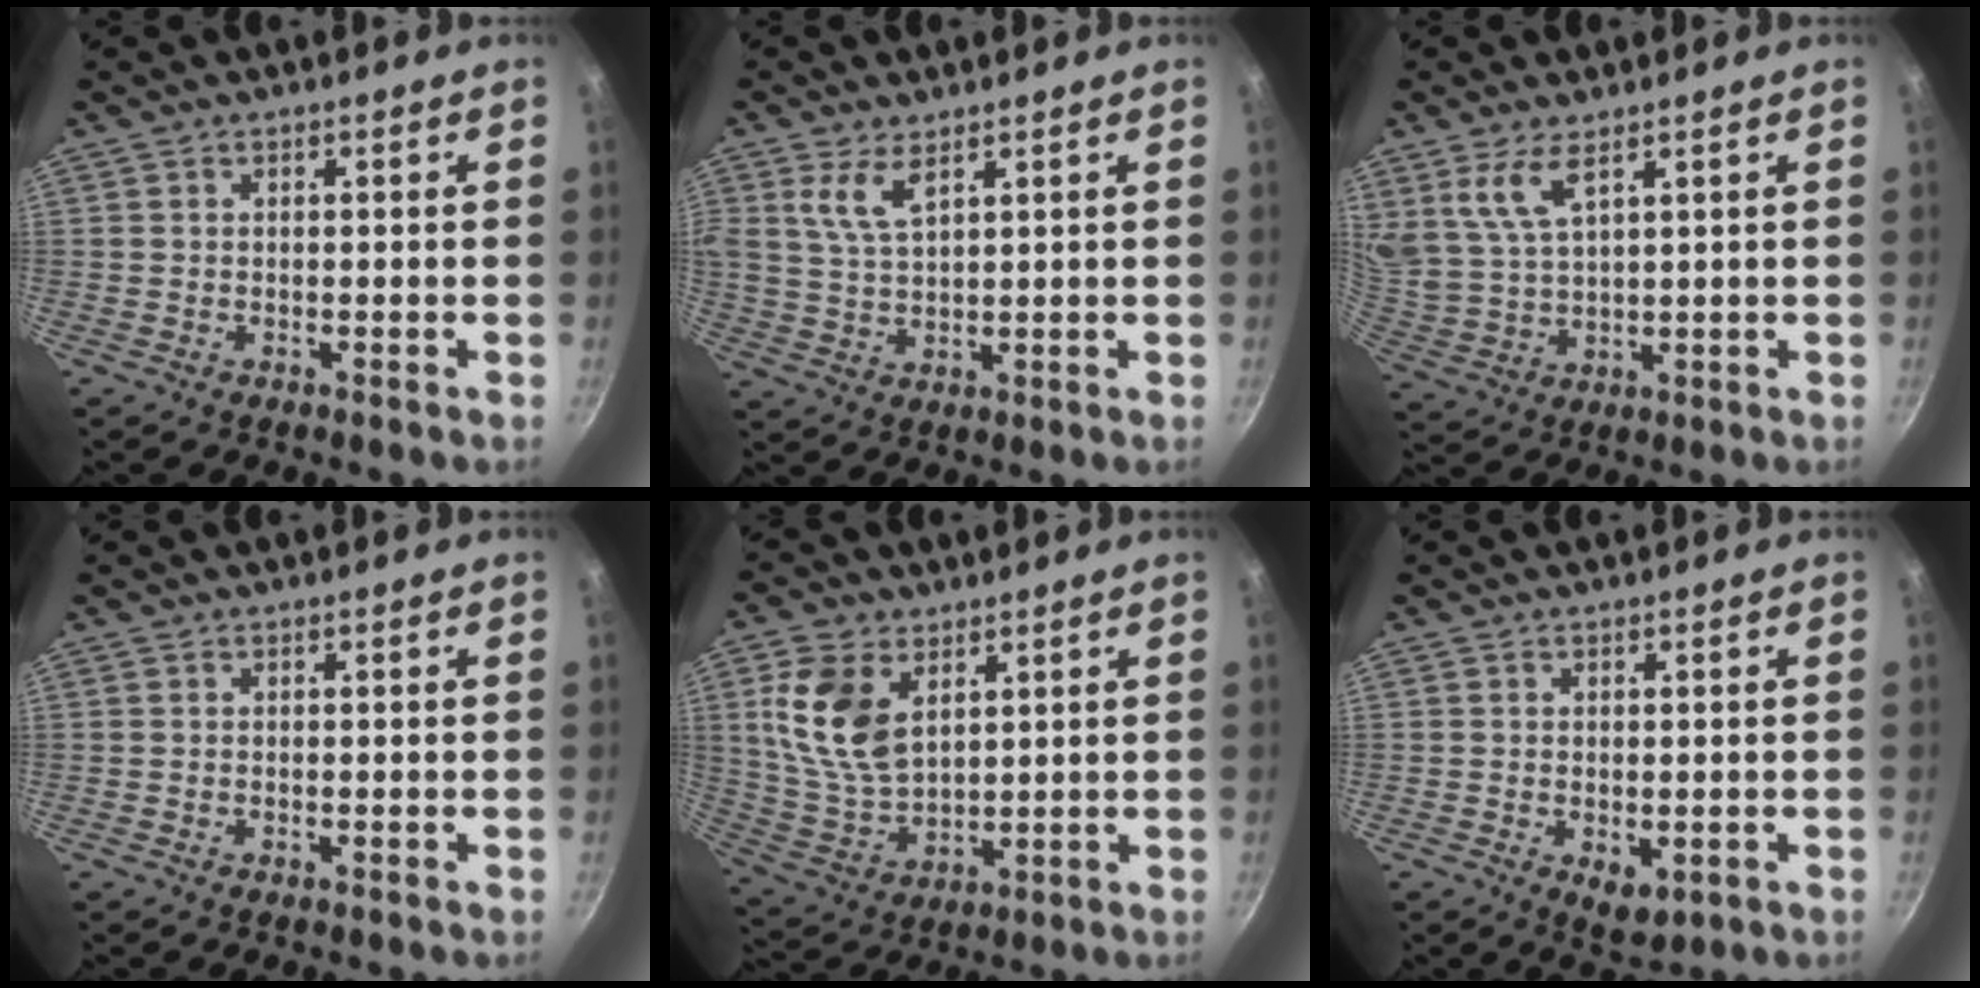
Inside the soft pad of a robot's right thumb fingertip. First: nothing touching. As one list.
[{"total": 5.7, "force": [3.0, 2.6, 4.1], "torque": [-0.078, -0.019, 0.064]}, {"total": 7.4, "force": [4.3, 3.1, 5.2], "torque": [-0.101, -0.026, 0.099]}, {"total": 0.0}, {"total": 12.9, "force": [4.5, 8.0, 9.0], "torque": [-0.166, -0.023, 0.099]}, {"total": 4.0, "force": [-0.8, 2.3, 3.1], "torque": [-0.043, -0.011, -0.005]}]